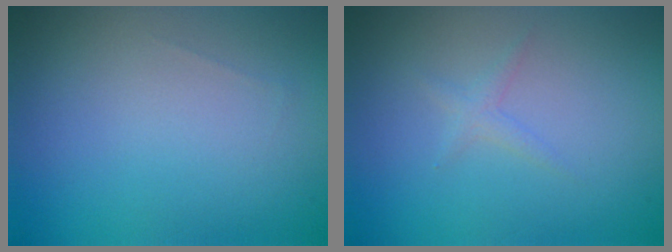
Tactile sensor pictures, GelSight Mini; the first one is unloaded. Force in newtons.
{"total": 0.9, "press": 0.9, "slide": 0.0}